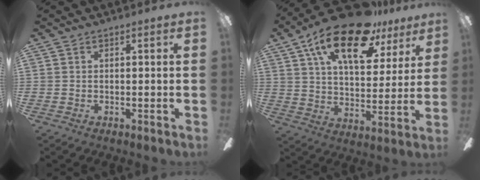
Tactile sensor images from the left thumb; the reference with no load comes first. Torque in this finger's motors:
{"motor_torque": [0.24, 0.41, 1.72, -1.00, 0.38]}